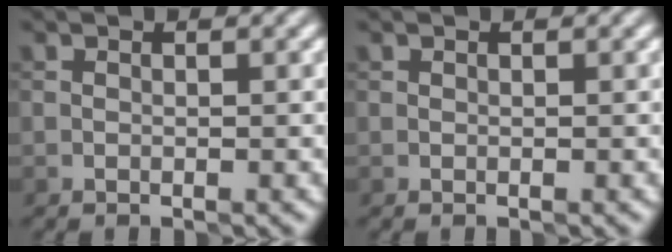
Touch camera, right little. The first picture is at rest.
{"total": 0.0}